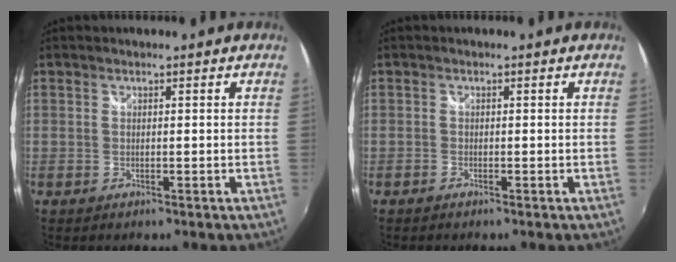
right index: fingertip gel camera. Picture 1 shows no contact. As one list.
[{"total": 0.6, "force": [-0.5, 0.2, 0.1], "torque": [-0.004, -0.003, -0.013]}]